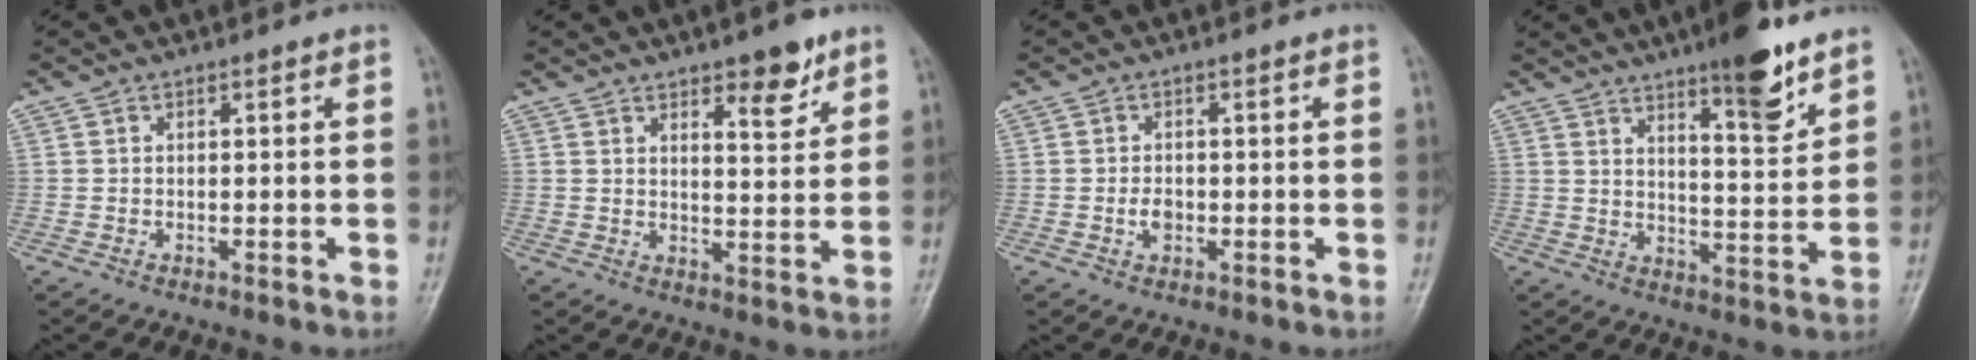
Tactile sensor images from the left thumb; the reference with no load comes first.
{"total": 6.9, "force": [4.4, 2.4, 4.7], "torque": [-0.048, -0.030, 0.062]}
{"total": 2.4, "force": [-0.5, 1.6, 1.6], "torque": [-0.025, 0.003, -0.009]}
{"total": 11.2, "force": [7.7, 2.5, 7.8], "torque": [-0.097, -0.054, 0.117]}